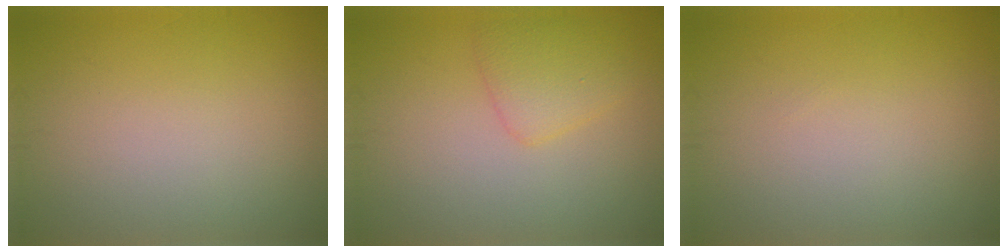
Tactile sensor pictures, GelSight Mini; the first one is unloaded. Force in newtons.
{"total": 2.5, "press": 2.4, "slide": 0.2}
{"total": 0.0}